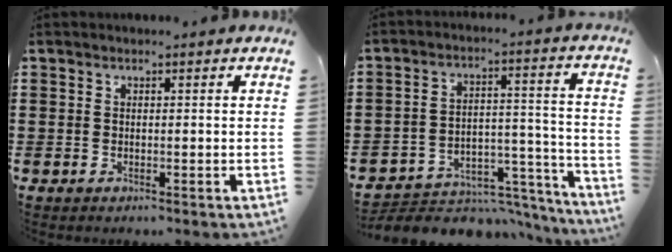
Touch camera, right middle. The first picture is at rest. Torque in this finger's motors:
{"motor_torque": [1.07, -1.07, 0.12, 0.06]}